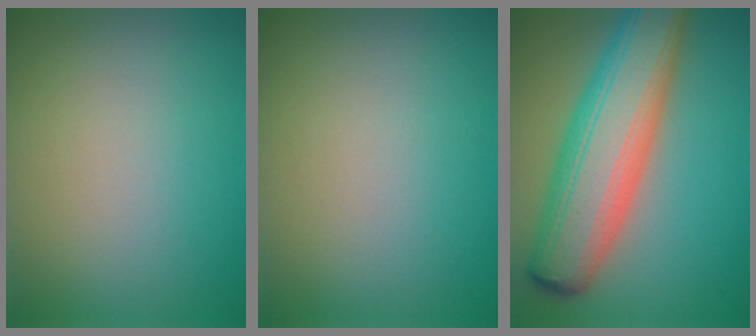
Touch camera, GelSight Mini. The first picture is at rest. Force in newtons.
{"total": 0.0}
{"total": 11.0, "press": 11.0, "slide": 0.4}